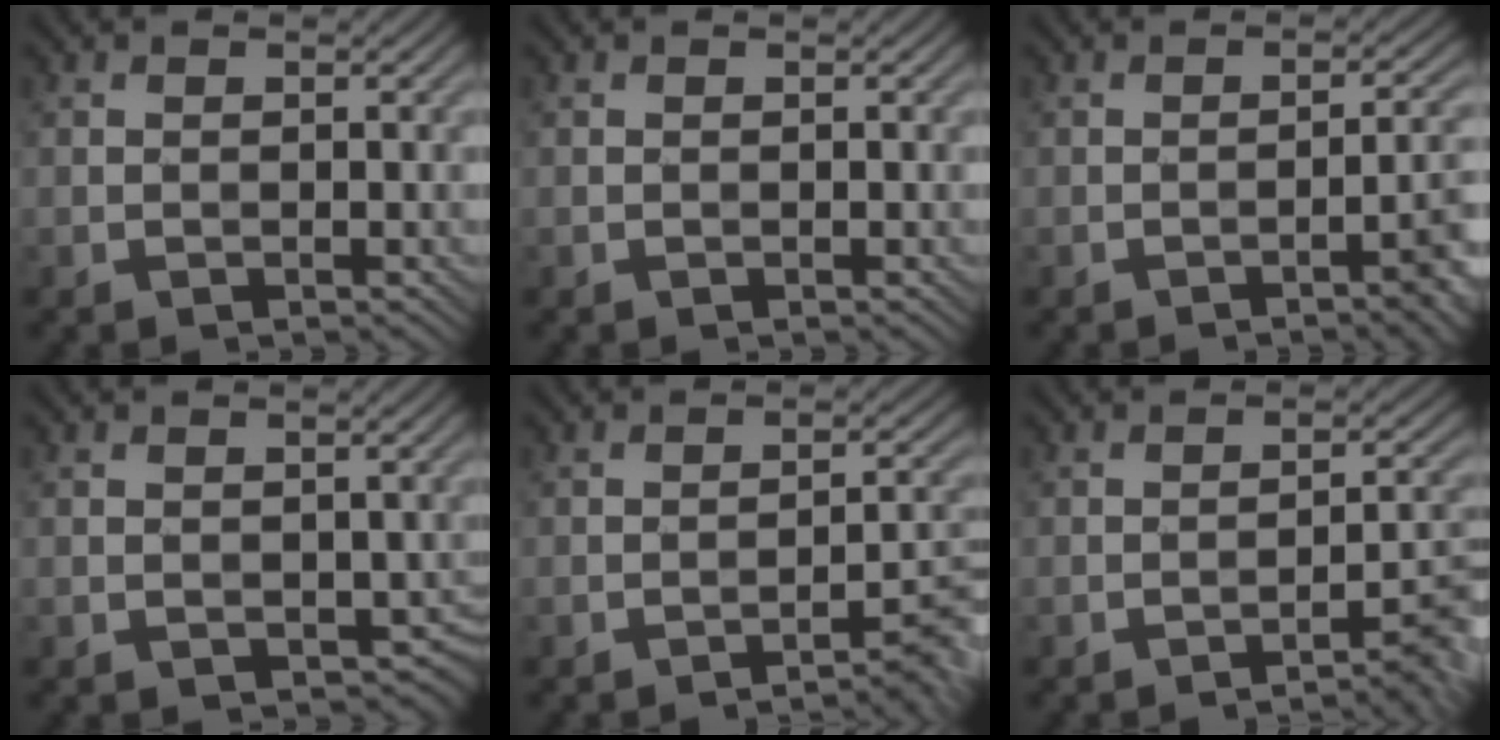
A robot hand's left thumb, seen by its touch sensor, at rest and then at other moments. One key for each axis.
{"total": 0.0}
{"total": 3.3, "fx": -1.8, "fy": 0.4, "fz": 2.7, "tx": -0.033, "ty": 0.015, "tz": -0.031}
{"total": 2.9, "fx": 0.1, "fy": 2.2, "fz": 1.9, "tx": -0.040, "ty": -0.015, "tz": 0.004}
{"total": 3.0, "fx": -2.5, "fy": 0.0, "fz": 1.7, "tx": -0.022, "ty": 0.018, "tz": -0.039}
{"total": 3.2, "fx": -2.5, "fy": 0.1, "fz": 2.0, "tx": -0.027, "ty": 0.018, "tz": -0.041}